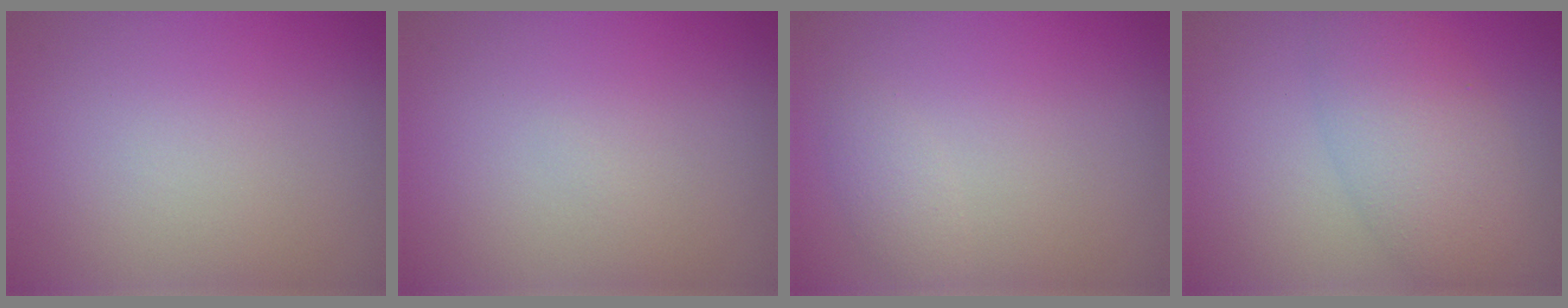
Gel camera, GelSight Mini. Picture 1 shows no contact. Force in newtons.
{"total": 0.0}
{"total": 1.2, "press": 1.2, "slide": 0.1}
{"total": 5.5, "press": 5.5, "slide": 0.1}